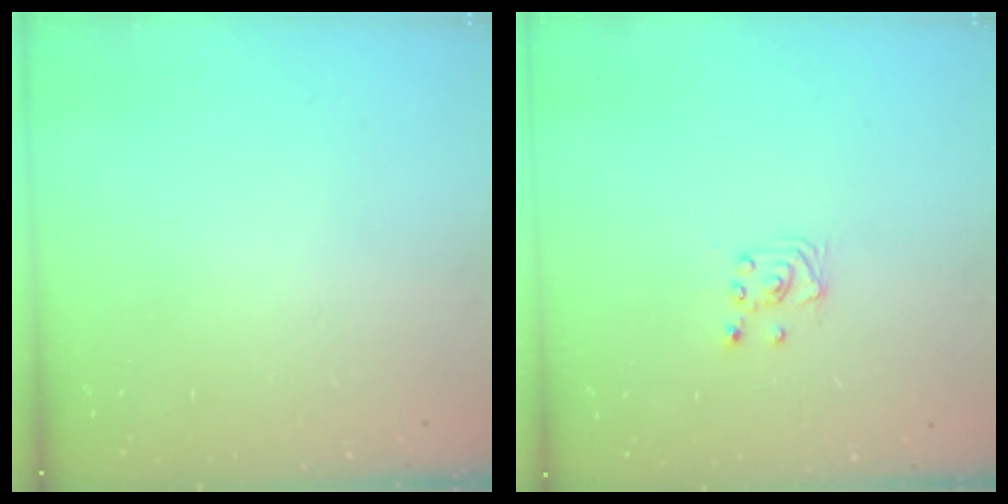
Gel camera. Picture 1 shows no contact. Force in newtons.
{"total": 2.0, "press": 2.0, "slide": 0.2}